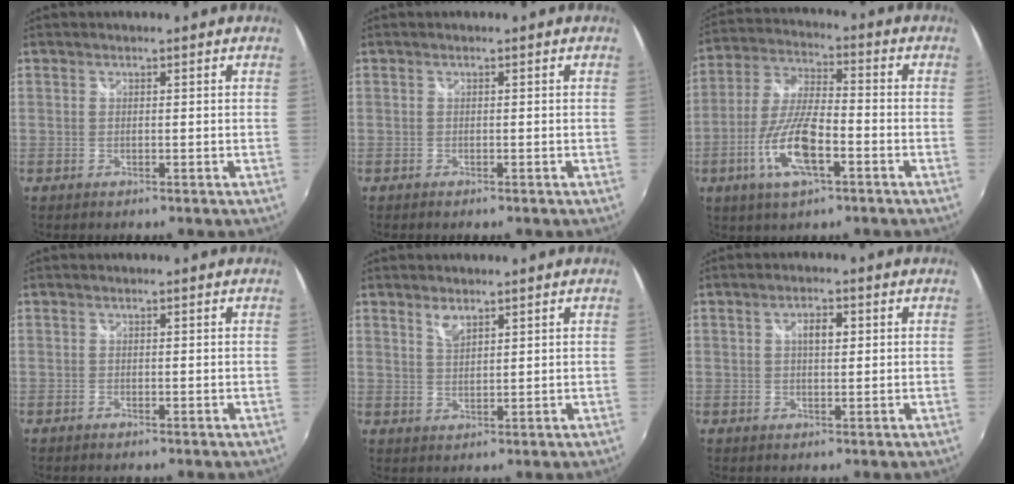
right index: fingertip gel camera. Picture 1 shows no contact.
{"total": 0.5, "force": [-0.5, 0.1, 0.3], "torque": [-0.008, -0.003, -0.009]}
{"total": 13.8, "force": [-5.6, 4.0, 12.0], "torque": [-0.258, -0.009, -0.107]}
{"total": 0.0}
{"total": 2.7, "force": [2.1, 0.8, 1.6], "torque": [-0.028, -0.001, 0.036]}
{"total": 3.0, "force": [0.8, 1.2, 2.7], "torque": [-0.044, 0.007, 0.012]}